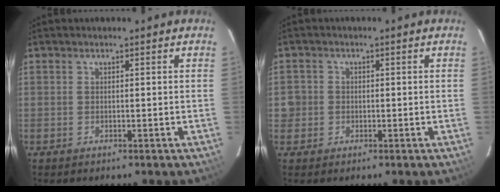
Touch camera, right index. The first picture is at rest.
{"total": 3.3, "force": [-0.7, 3.2, 0.6], "torque": [-0.010, 0.009, -0.012]}